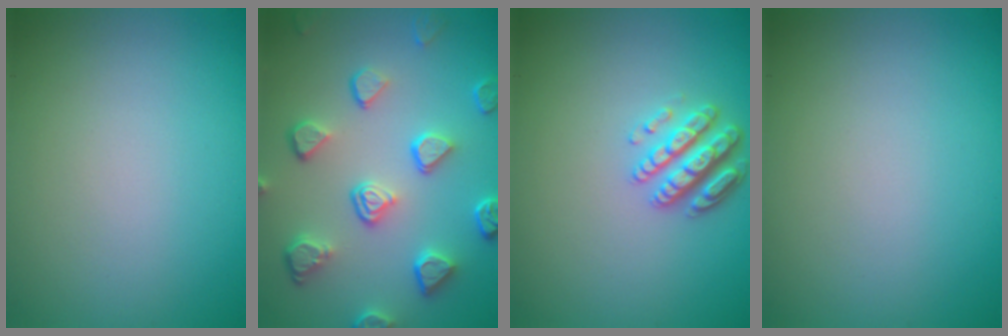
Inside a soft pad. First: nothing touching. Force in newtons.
{"total": 5.2, "press": 4.2, "slide": 3.0}
{"total": 3.3, "press": 3.0, "slide": 1.4}
{"total": 0.0}